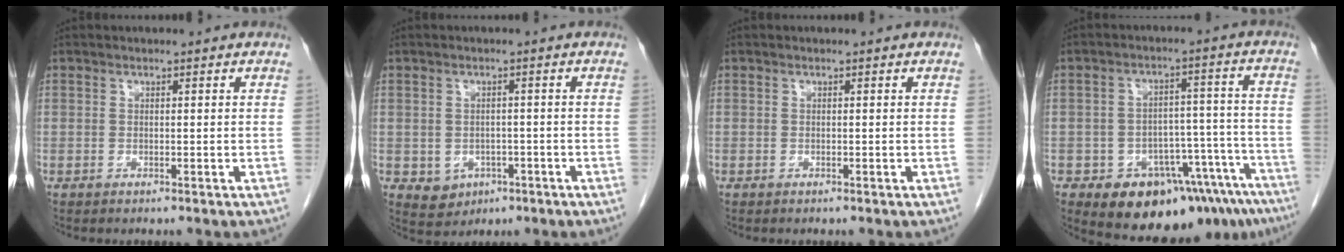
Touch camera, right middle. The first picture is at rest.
{"total": 4.4, "force": [-1.7, 3.7, 1.7], "torque": [-0.028, -0.001, -0.011]}
{"total": 0.0}
{"total": 16.0, "force": [-11.7, 7.4, 8.2], "torque": [-0.050, 0.051, -0.149]}